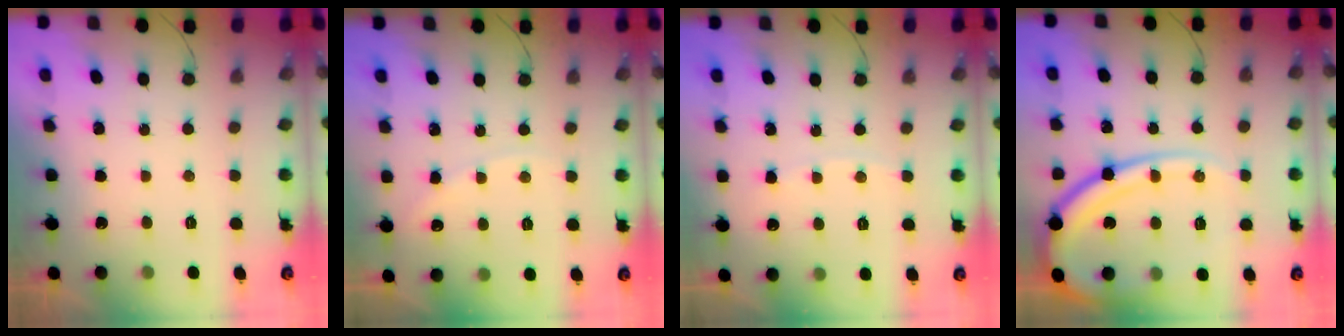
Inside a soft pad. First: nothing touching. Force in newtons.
{"total": 2.6, "press": 2.6, "slide": 0.4}
{"total": 3.4, "press": 3.4, "slide": 0.4}
{"total": 16.1, "press": 16.0, "slide": 2.3}